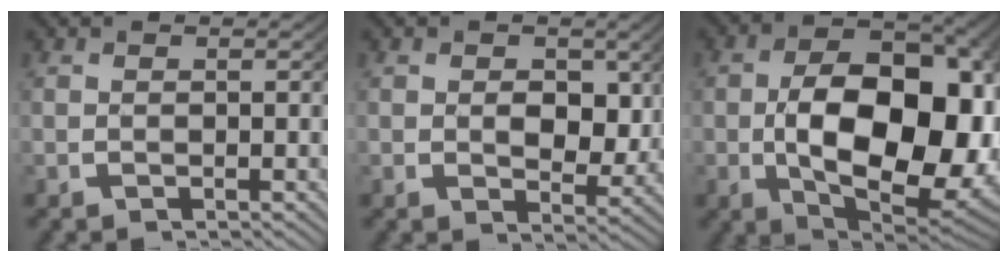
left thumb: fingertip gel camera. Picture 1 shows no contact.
{"total": 3.7, "force": [0.7, 2.8, 2.4], "torque": [-0.044, -0.032, 0.024]}
{"total": 19.9, "force": [-1.8, 12.4, 15.5], "torque": [-0.270, -0.083, 0.012]}